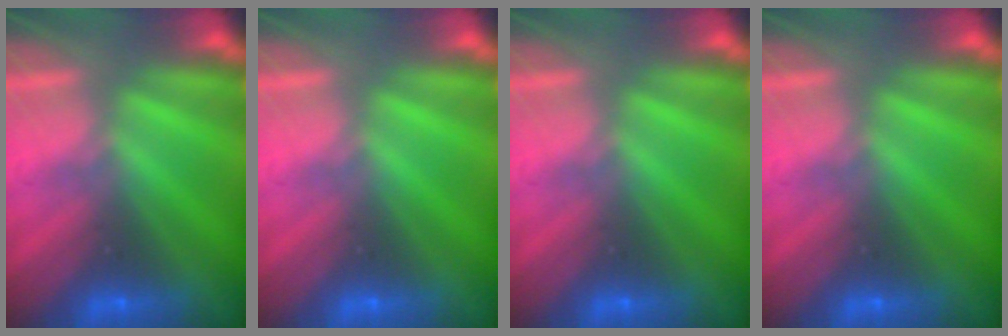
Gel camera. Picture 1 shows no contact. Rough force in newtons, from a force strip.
{"total": 0.0}
{"total": 0.0}
{"total": 0.0}